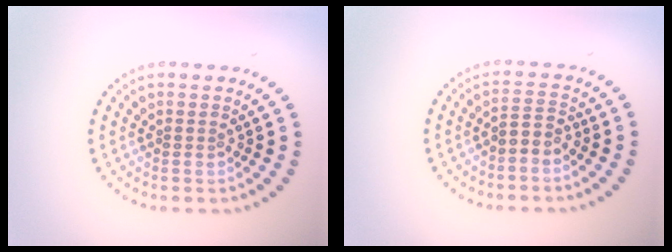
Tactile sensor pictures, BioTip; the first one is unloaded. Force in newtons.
{"total": 1.7, "press": 1.4, "slide": 1.0}